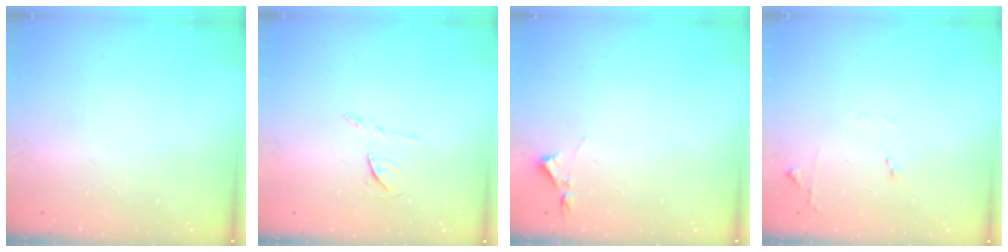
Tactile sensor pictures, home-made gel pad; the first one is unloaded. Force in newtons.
{"total": 7.3, "press": 7.3, "slide": 0.5}
{"total": 2.9, "press": 2.9, "slide": 0.5}
{"total": 6.8, "press": 6.8, "slide": 0.9}